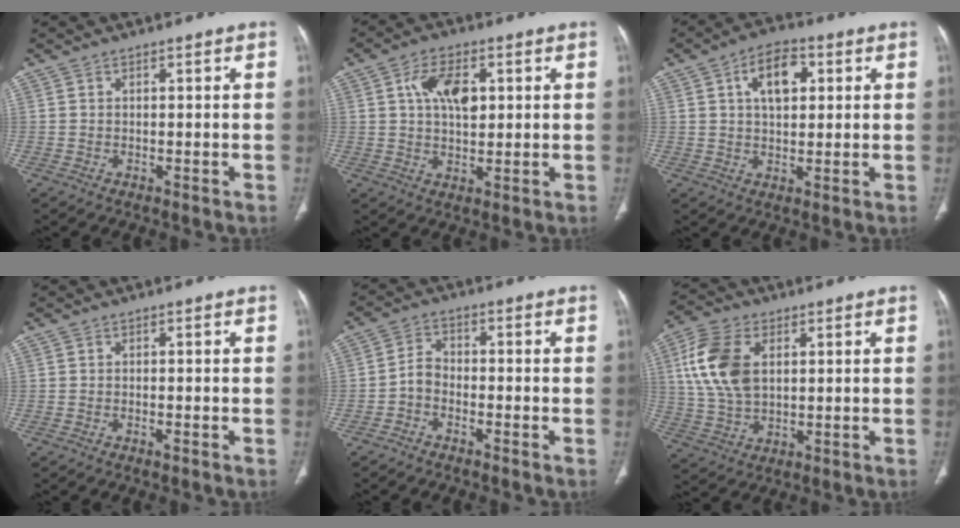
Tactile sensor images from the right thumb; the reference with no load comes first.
{"total": 8.2, "force": [2.1, 4.7, 6.4], "torque": [-0.099, -0.002, 0.034]}
{"total": 8.7, "force": [2.7, 5.0, 6.6], "torque": [-0.090, 0.005, 0.040]}
{"total": 0.6, "force": [-0.4, 0.1, 0.4], "torque": [-0.009, -0.001, -0.008]}
{"total": 3.5, "force": [-1.8, 2.3, 2.0], "torque": [-0.030, 0.021, -0.043]}
{"total": 12.8, "force": [3.2, 7.8, 9.6], "torque": [-0.199, 0.001, 0.063]}